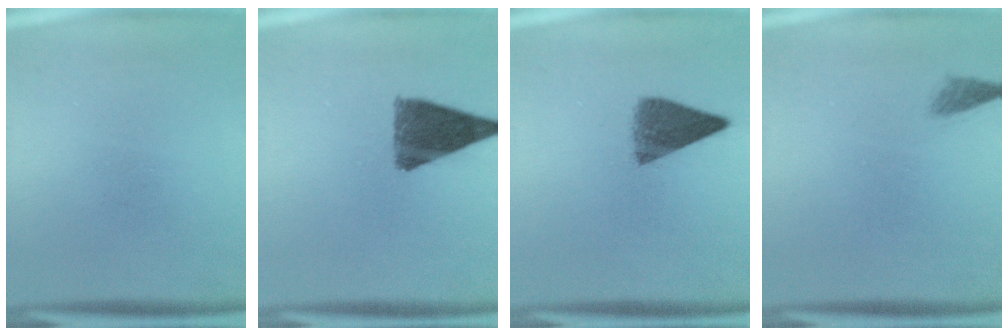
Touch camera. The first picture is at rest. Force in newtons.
{"total": 10.4}
{"total": 6.9}
{"total": 1.3}